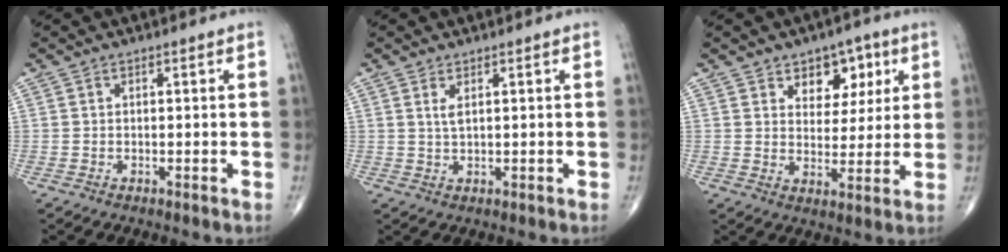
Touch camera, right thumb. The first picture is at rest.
{"total": 1.8, "force": [0.8, 0.5, 1.6], "torque": [-0.035, -0.004, 0.021]}
{"total": 8.4, "force": [4.1, 5.6, 4.7], "torque": [-0.026, -0.018, 0.060]}